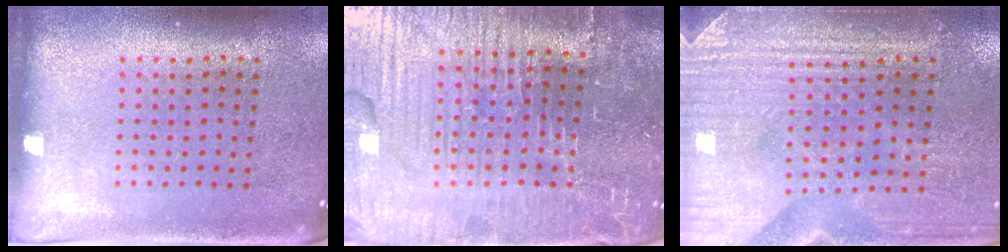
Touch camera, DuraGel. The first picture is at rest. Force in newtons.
{"total": 6.6, "press": 5.9, "slide": 2.9}
{"total": 3.1, "press": 3.1, "slide": 0.6}